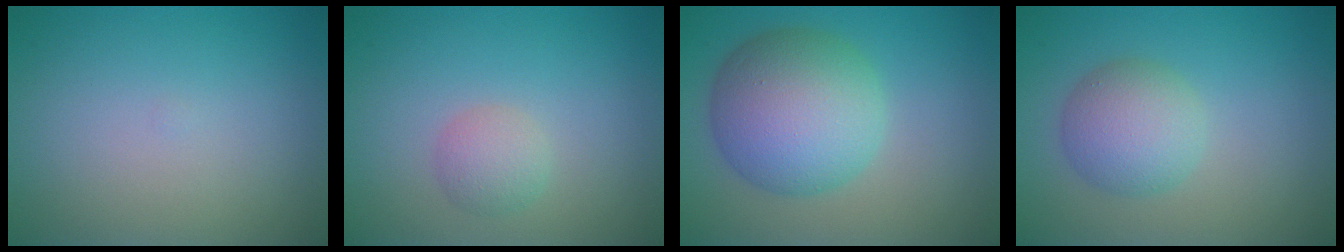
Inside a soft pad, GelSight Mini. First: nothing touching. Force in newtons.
{"total": 1.9, "press": 1.9, "slide": 0.1}
{"total": 8.7, "press": 8.6, "slide": 0.2}
{"total": 4.0, "press": 4.0, "slide": 0.1}